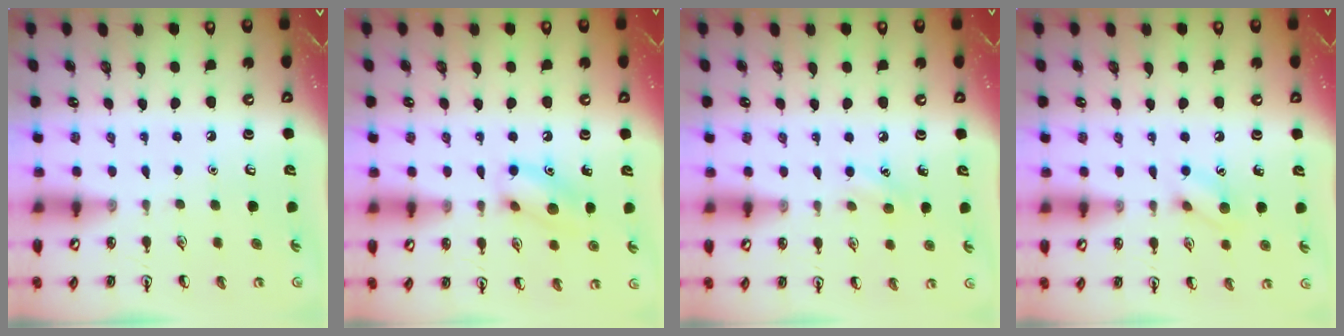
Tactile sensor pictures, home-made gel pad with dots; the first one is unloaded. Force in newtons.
{"total": 10.2, "press": 10.1, "slide": 0.6}
{"total": 6.4, "press": 6.2, "slide": 1.9}
{"total": 7.0, "press": 7.0, "slide": 0.7}